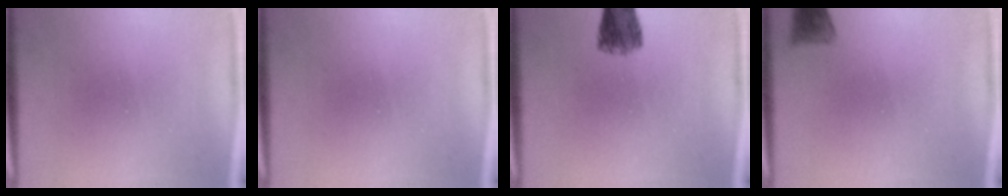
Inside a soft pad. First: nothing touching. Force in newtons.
{"total": 0.0}
{"total": 4.6}
{"total": 2.0}